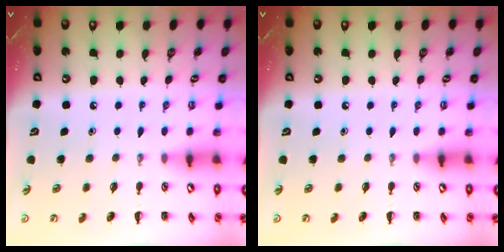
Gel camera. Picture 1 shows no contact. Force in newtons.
{"total": 0.0}